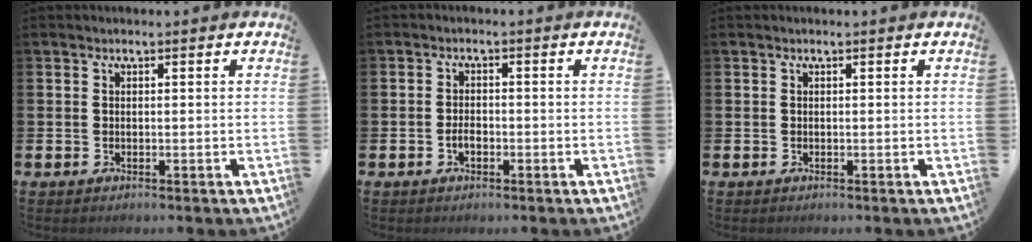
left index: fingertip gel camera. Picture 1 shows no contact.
{"total": 1.8, "force": [-0.6, 1.0, 1.3], "torque": [-0.018, 0.000, -0.015]}
{"total": 0.0}